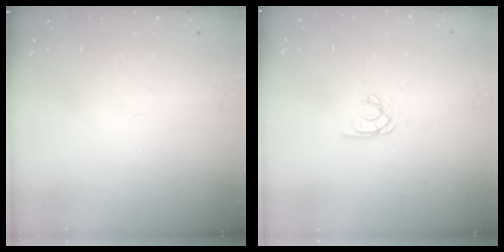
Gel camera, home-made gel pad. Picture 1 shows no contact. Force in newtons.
{"total": 2.6, "press": 2.6, "slide": 0.1}